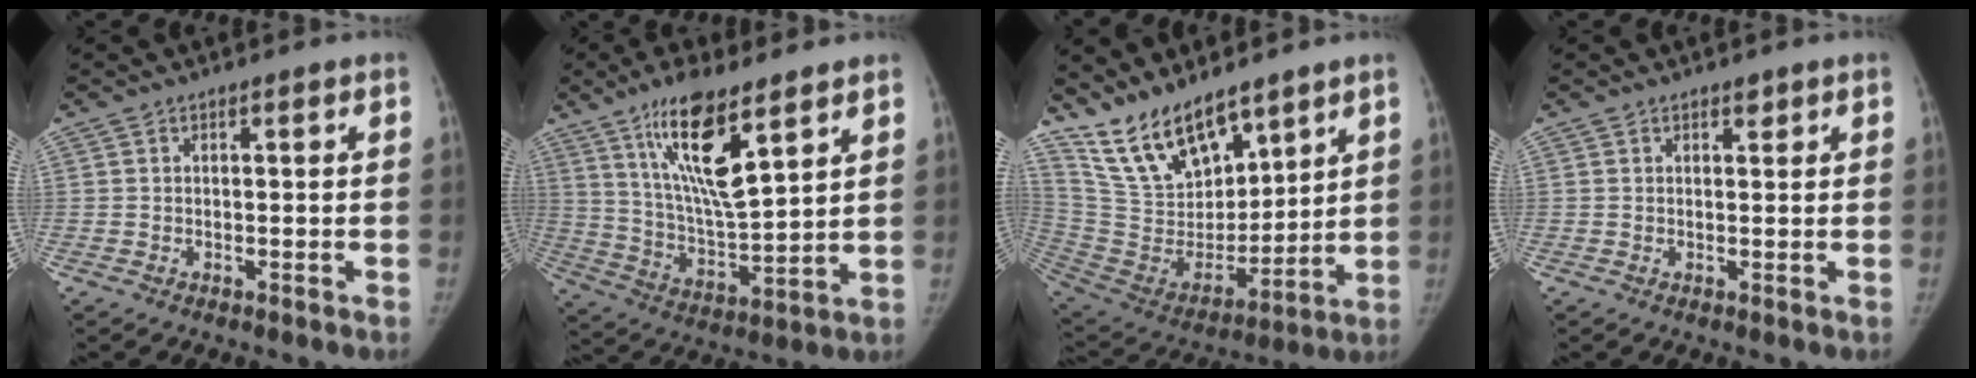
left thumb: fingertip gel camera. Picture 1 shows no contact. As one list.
[{"total": 15.6, "force": [9.0, 4.1, 12.1], "torque": [-0.209, -0.050, 0.176]}, {"total": 17.1, "force": [13.0, 7.4, 8.3], "torque": [-0.112, -0.076, 0.261]}, {"total": 1.2, "force": [0.9, 0.7, 0.4], "torque": [0.003, -0.005, 0.011]}]